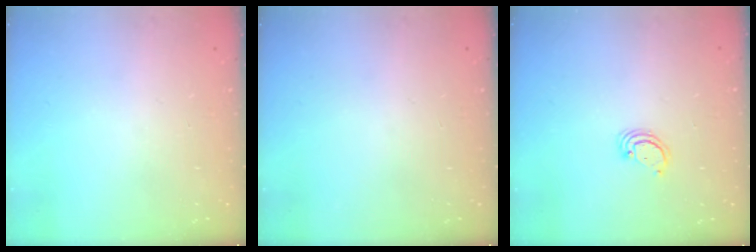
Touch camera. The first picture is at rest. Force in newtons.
{"total": 0.0}
{"total": 2.4, "press": 2.4, "slide": 0.2}